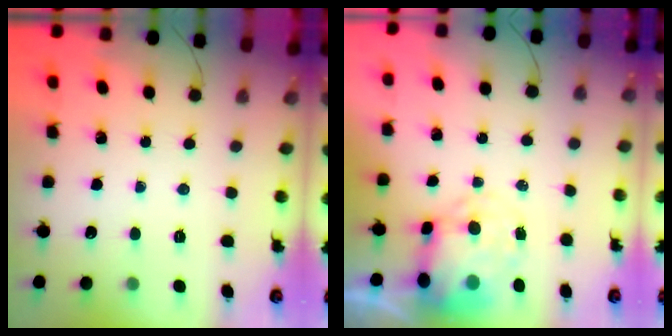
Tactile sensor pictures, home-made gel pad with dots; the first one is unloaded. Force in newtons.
{"total": 9.4, "press": 9.2, "slide": 2.2}